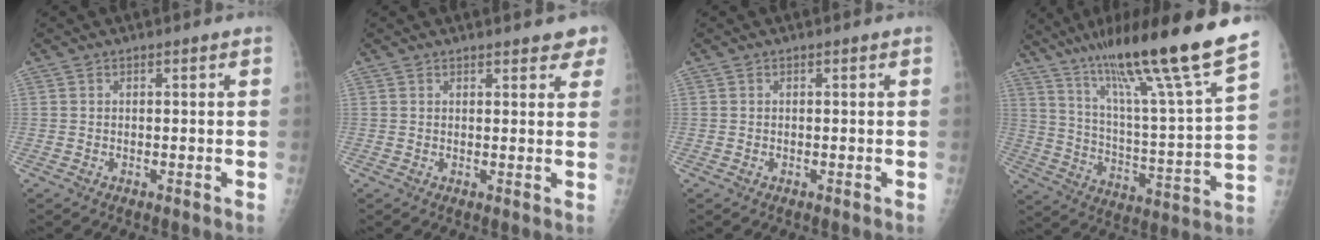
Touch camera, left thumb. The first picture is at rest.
{"total": 4.8, "force": [3.8, 1.6, 2.4], "torque": [0.001, -0.011, 0.038]}
{"total": 0.0}
{"total": 25.0, "force": [18.2, 0.6, 17.2], "torque": [-0.264, -0.079, 0.297]}